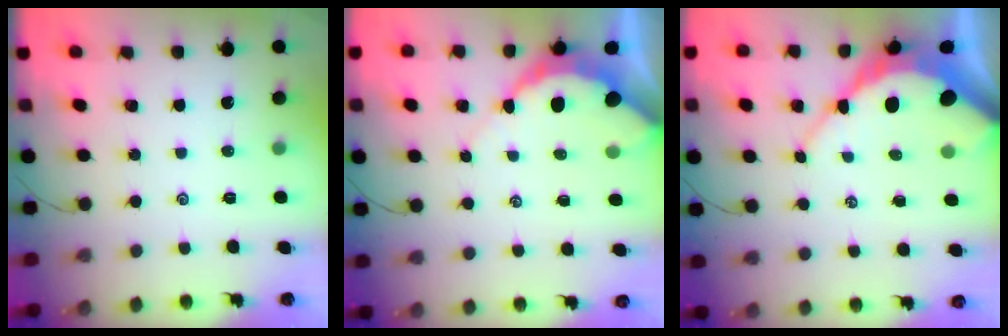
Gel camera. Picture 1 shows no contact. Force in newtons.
{"total": 6.6, "press": 6.5, "slide": 0.7}
{"total": 12.5, "press": 12.5, "slide": 1.1}